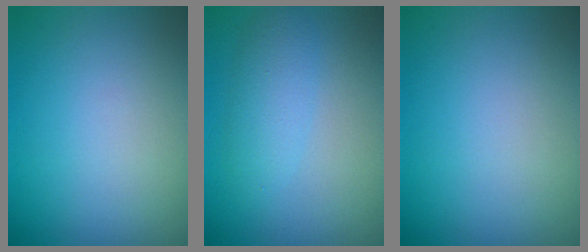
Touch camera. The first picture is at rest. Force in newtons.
{"total": 2.4, "press": 2.4, "slide": 0.2}
{"total": 0.0}